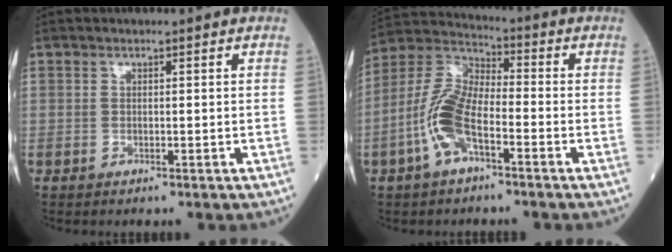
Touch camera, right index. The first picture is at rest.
{"total": 10.5, "force": [-3.9, 4.2, 8.8], "torque": [-0.204, 0.013, -0.083]}